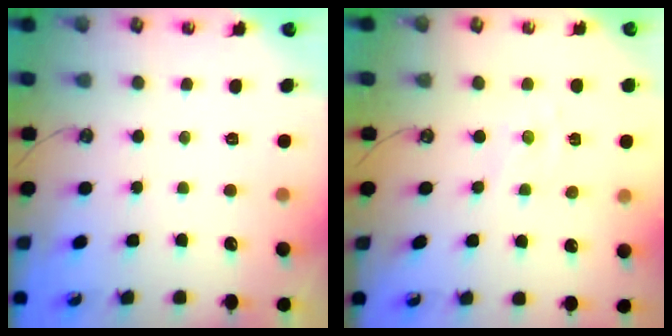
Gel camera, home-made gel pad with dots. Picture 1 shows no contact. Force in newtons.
{"total": 0.0}